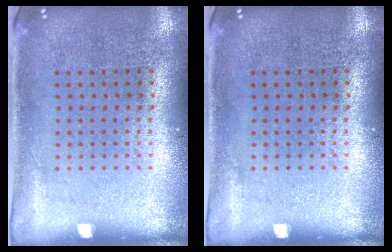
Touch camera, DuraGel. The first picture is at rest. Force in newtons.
{"total": 0.0}